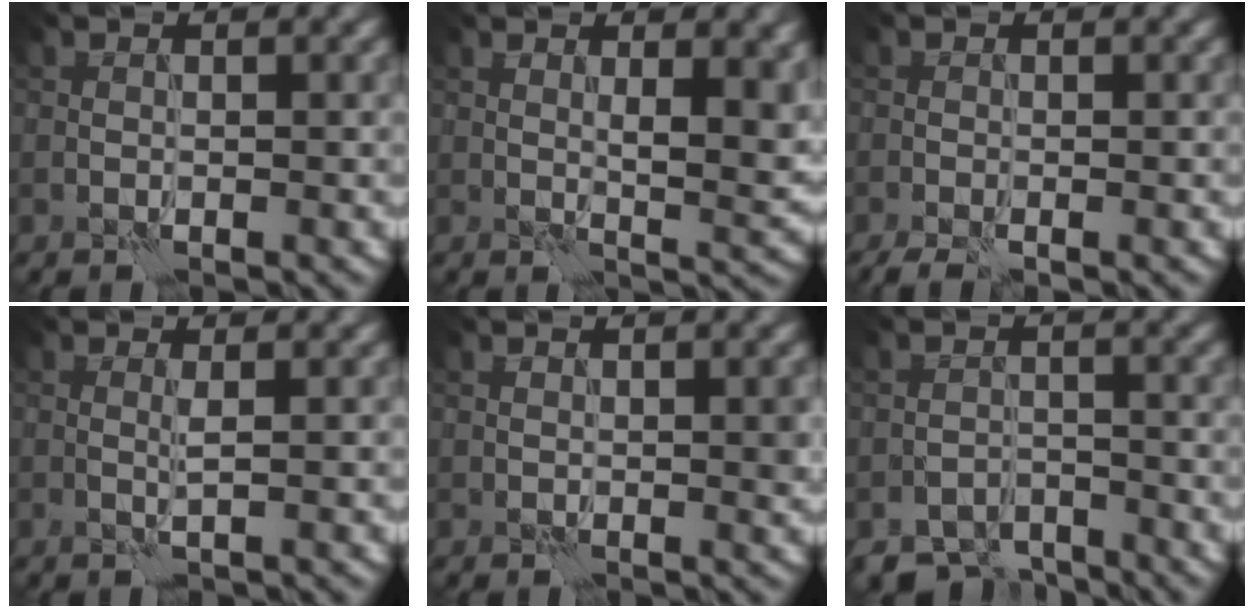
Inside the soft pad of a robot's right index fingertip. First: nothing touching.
{"total": 5.1, "force": [1.4, 1.6, 4.6], "torque": [-0.065, -0.004, 0.027]}
{"total": 2.2, "force": [-1.5, 0.4, 1.5], "torque": [-0.027, -0.005, -0.028]}
{"total": 1.0, "force": [0.3, 0.0, 1.0], "torque": [-0.021, 0.001, 0.000]}
{"total": 1.1, "force": [0.2, 0.4, 1.0], "torque": [-0.017, 0.000, 0.005]}
{"total": 4.0, "force": [-3.6, 1.6, 0.8], "torque": [-0.003, -0.006, -0.067]}